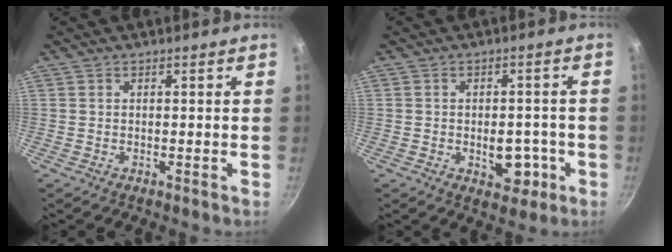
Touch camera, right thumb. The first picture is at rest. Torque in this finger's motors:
{"motor_torque": [2.67, 2.34, 0.62, -0.97, 0.09]}